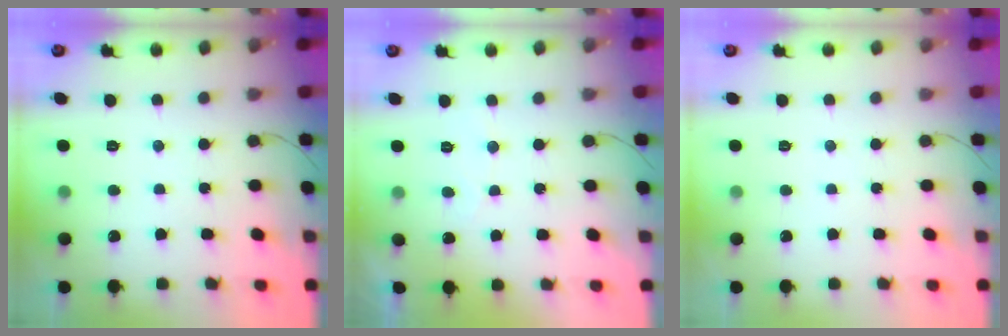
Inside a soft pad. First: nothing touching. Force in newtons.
{"total": 2.9, "press": 2.9, "slide": 0.2}
{"total": 0.0}